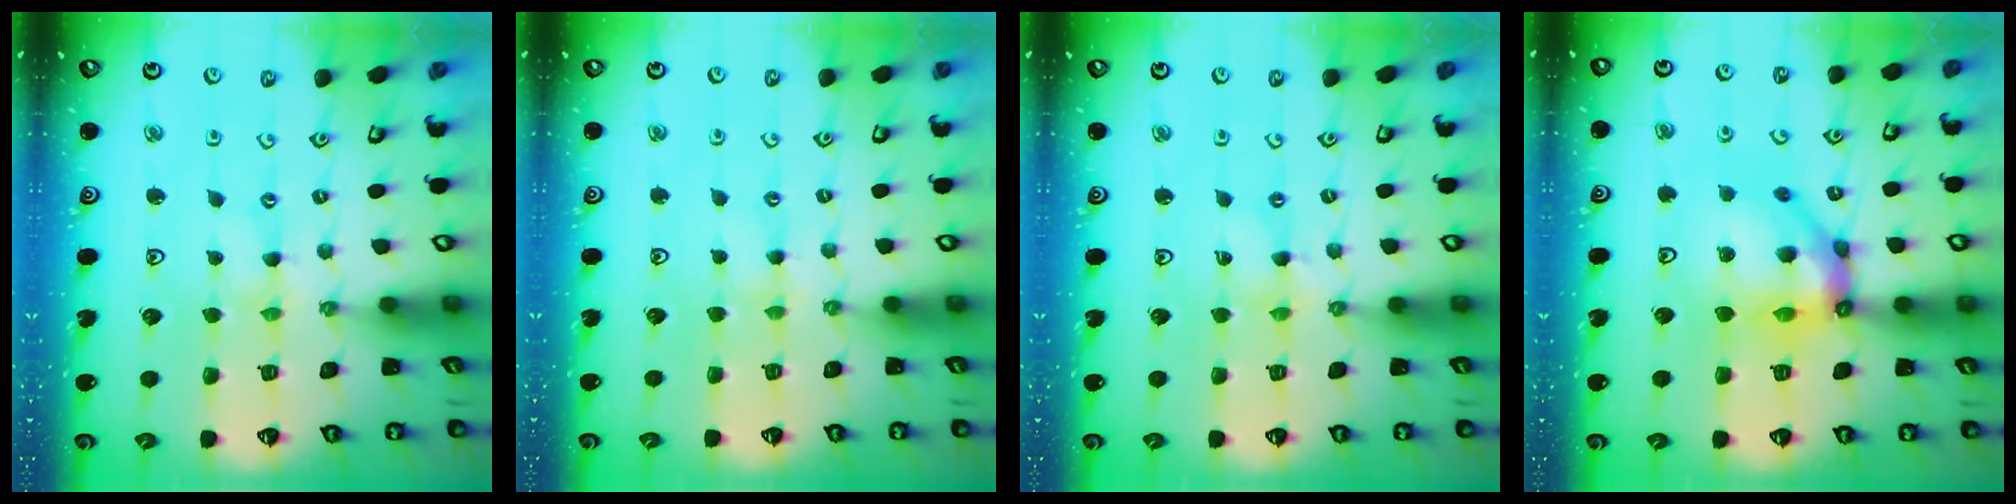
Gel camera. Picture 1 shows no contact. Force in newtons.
{"total": 1.8, "press": 1.7, "slide": 0.3}
{"total": 1.3, "press": 1.3, "slide": 0.3}
{"total": 13.6, "press": 13.6, "slide": 1.4}